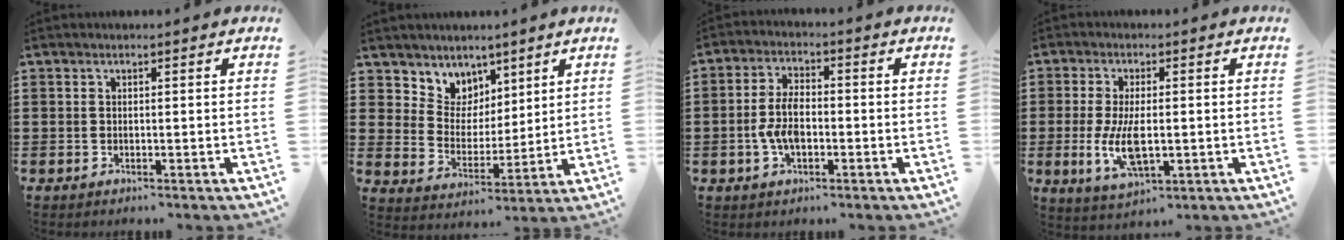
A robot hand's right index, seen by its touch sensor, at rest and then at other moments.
{"total": 6.1, "force": [4.2, 4.2, -1.2], "torque": [-0.023, -0.032, 0.077]}
{"total": 5.9, "force": [-1.2, 3.0, 4.9], "torque": [-0.114, 0.000, -0.028]}
{"total": 7.4, "force": [-0.8, 3.3, 6.5], "torque": [-0.139, -0.003, -0.015]}